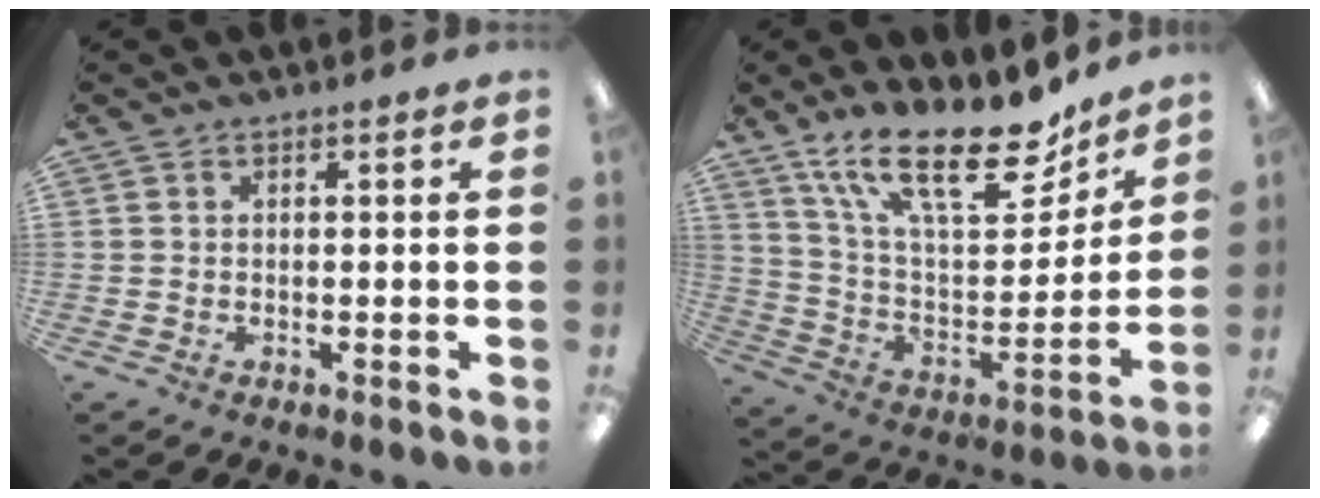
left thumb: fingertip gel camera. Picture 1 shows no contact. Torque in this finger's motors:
{"motor_torque": [0.39, 0.14, 1.57, -1.20, 0.32]}